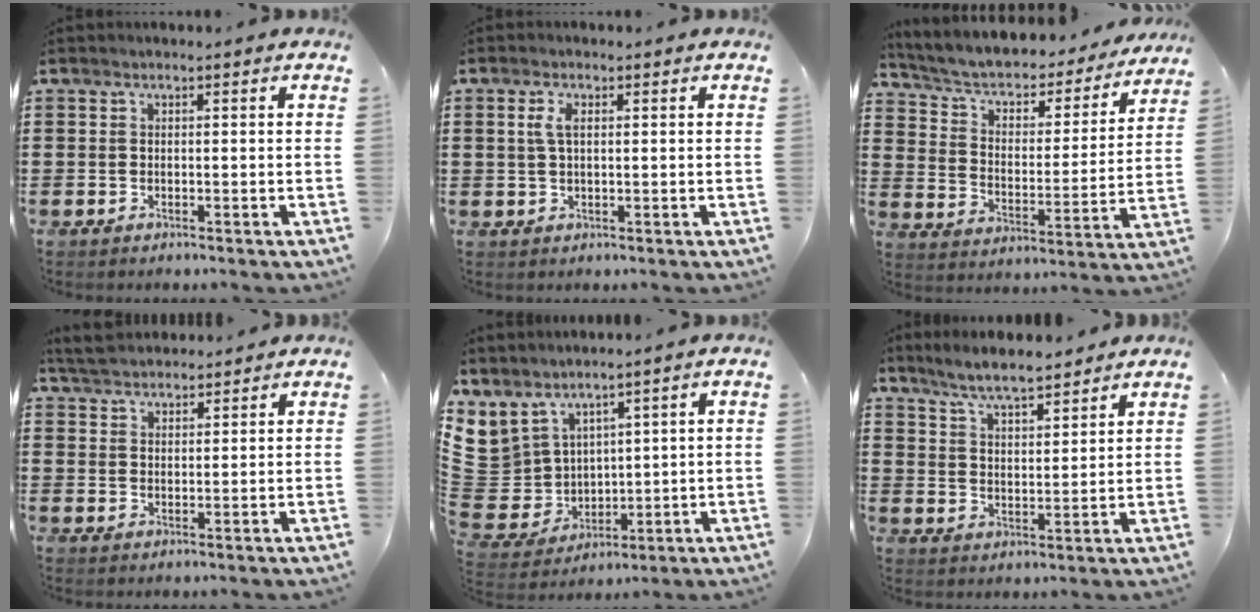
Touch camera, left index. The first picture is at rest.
{"total": 2.7, "force": [0.6, 1.1, 2.4], "torque": [-0.059, 0.004, 0.007]}
{"total": 4.0, "force": [2.8, 2.2, 1.9], "torque": [-0.056, -0.022, 0.037]}
{"total": 4.1, "force": [4.0, 0.9, 0.6], "torque": [-0.026, -0.005, 0.075]}
{"total": 6.1, "force": [4.0, 4.6, 0.2], "torque": [-0.060, -0.041, 0.078]}
{"total": 5.9, "force": [5.5, 0.5, 2.1], "torque": [-0.060, -0.018, 0.098]}